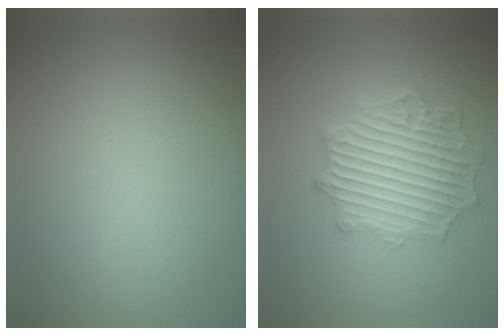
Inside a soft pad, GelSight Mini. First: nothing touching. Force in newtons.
{"total": 7.0, "press": 5.3, "slide": 4.5}